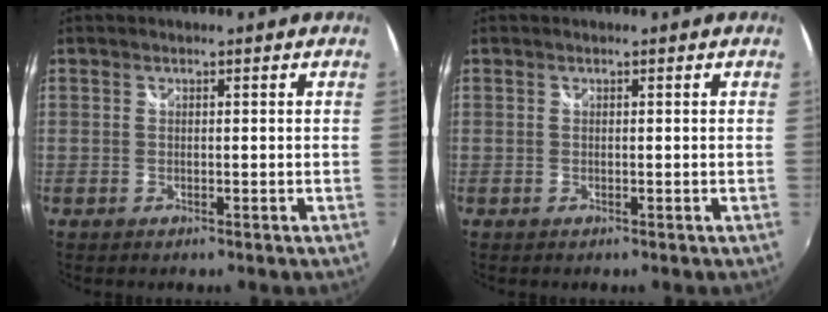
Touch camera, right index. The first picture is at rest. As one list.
[{"total": 0.0}]